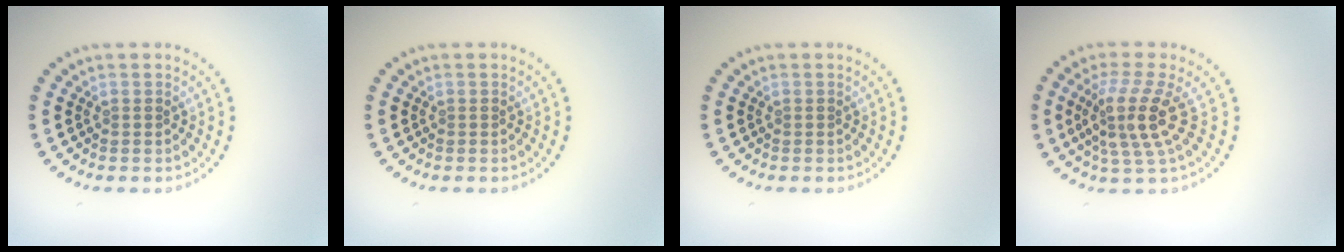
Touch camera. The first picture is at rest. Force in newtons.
{"total": 0.0}
{"total": 0.0}
{"total": 4.2, "press": 3.2, "slide": 2.8}